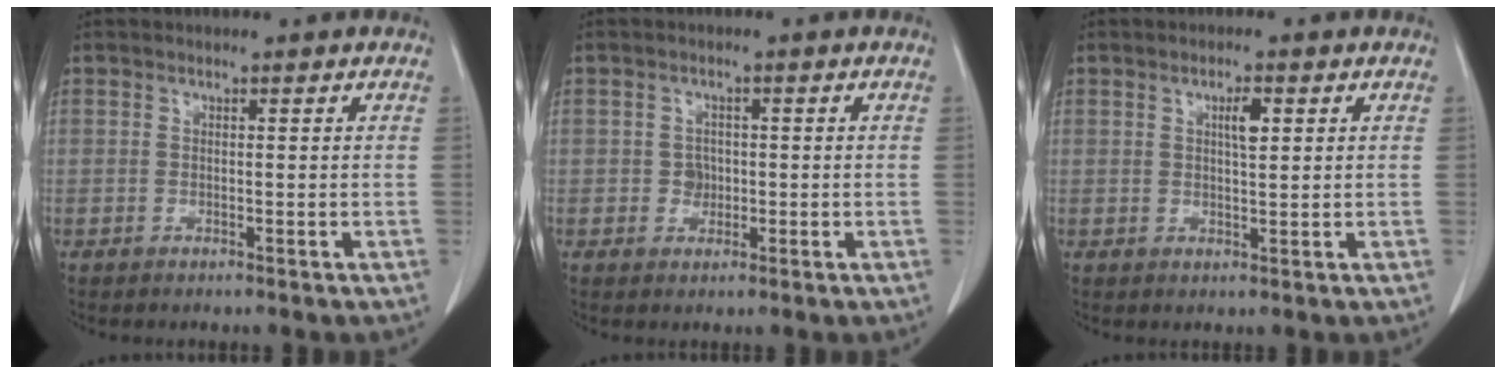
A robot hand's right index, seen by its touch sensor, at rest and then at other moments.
{"total": 2.1, "force": [-0.2, 1.8, 0.9], "torque": [-0.011, 0.004, -0.001]}
{"total": 2.7, "force": [1.0, 0.6, 2.4], "torque": [-0.042, 0.000, 0.015]}